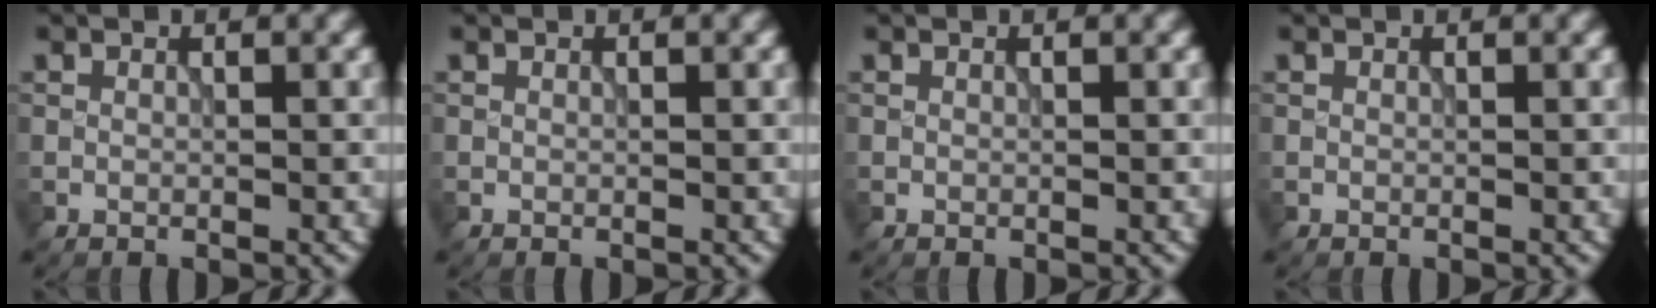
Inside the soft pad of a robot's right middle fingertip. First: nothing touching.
{"total": 0.0}
{"total": 0.0}
{"total": 0.0}